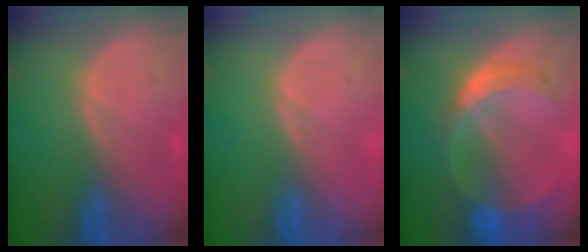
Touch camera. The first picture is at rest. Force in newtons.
{"total": 0.0}
{"total": 7.6, "press": 6.8, "slide": 3.5}